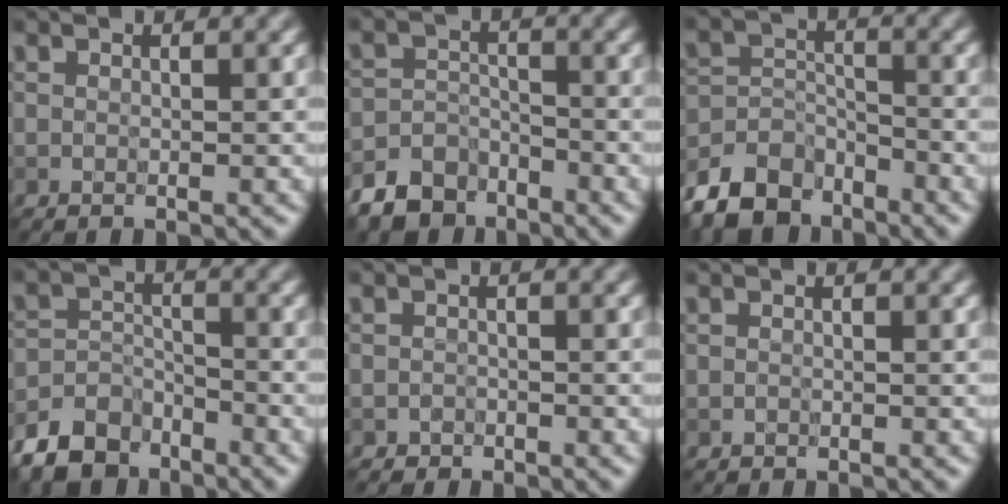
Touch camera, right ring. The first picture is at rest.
{"total": 5.2, "force": [-4.1, 2.9, 1.0], "torque": [-0.010, -0.008, -0.072]}
{"total": 6.8, "force": [-5.4, 3.6, 2.1], "torque": [-0.028, -0.007, -0.101]}
{"total": 5.6, "force": [-4.5, 2.9, 1.5], "torque": [-0.021, -0.011, -0.083]}
{"total": 0.9, "force": [-0.7, 0.5, -0.1], "torque": [0.009, 0.001, -0.012]}
{"total": 0.0}